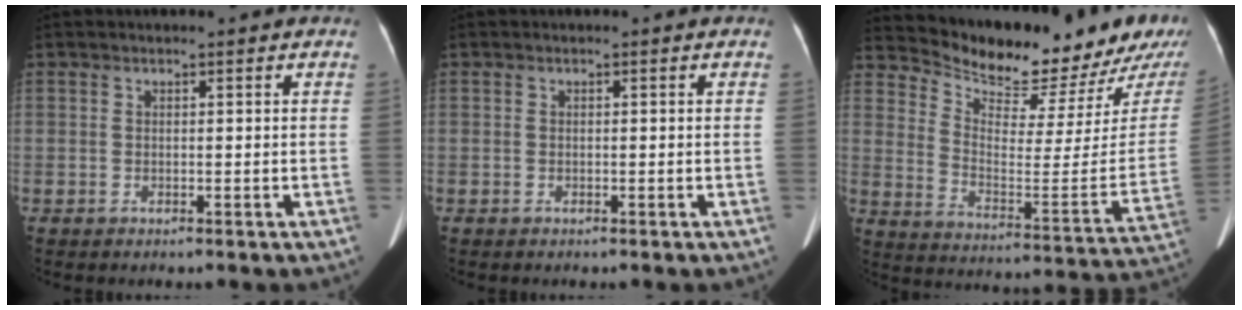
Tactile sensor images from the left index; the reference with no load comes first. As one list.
[{"total": 0.0}, {"total": 20.2, "force": [18.4, 2.6, 7.9], "torque": [-0.131, -0.076, 0.259]}]